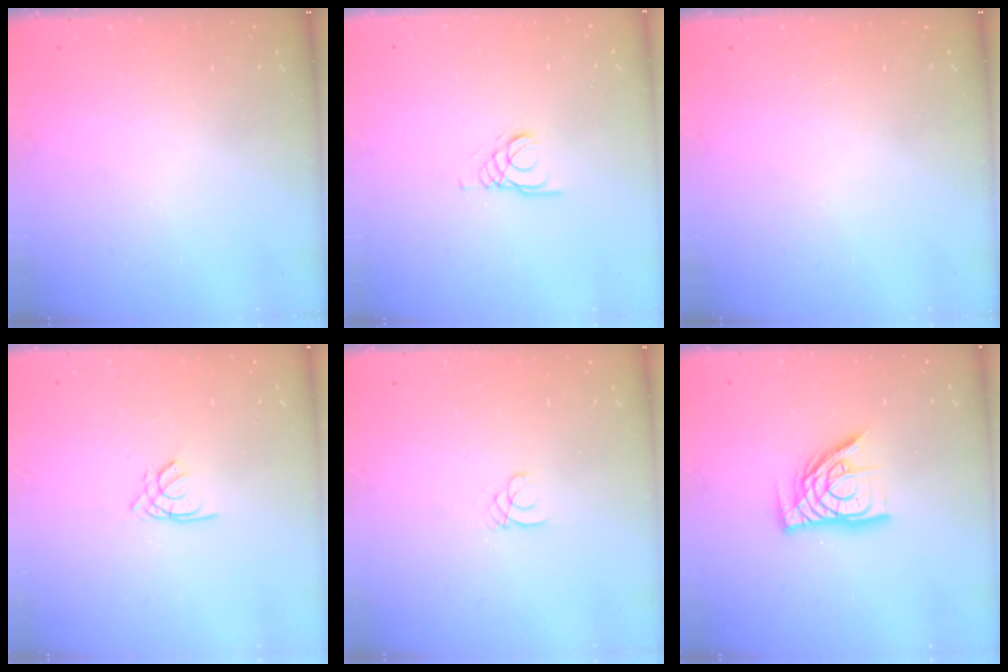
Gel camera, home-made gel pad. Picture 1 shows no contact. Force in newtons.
{"total": 1.5, "press": 1.5, "slide": 0.1}
{"total": 0.0}
{"total": 1.5, "press": 1.4, "slide": 0.4}
{"total": 1.4, "press": 1.4, "slide": 0.1}
{"total": 13.3, "press": 13.2, "slide": 1.5}